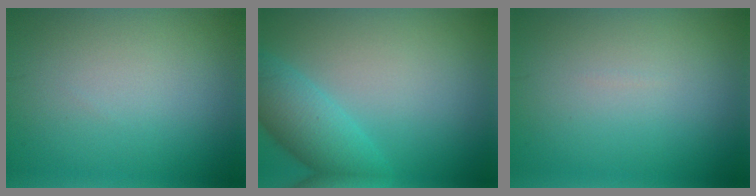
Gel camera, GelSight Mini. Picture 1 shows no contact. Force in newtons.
{"total": 4.5, "press": 4.5, "slide": 0.3}
{"total": 0.0}